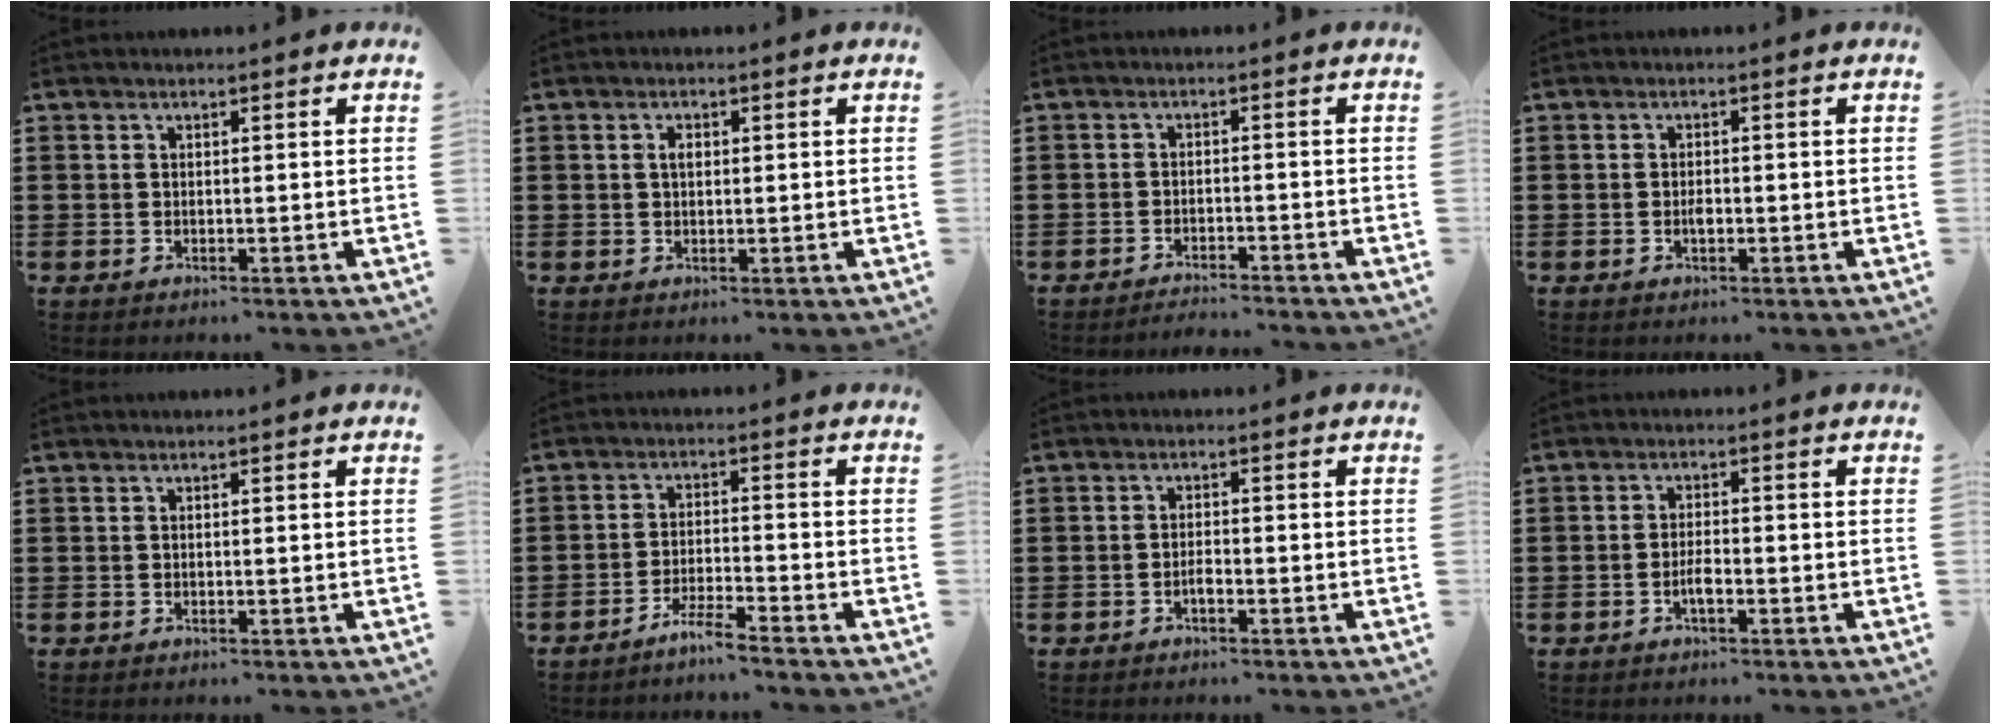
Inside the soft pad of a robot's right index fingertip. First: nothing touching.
{"total": 1.4, "force": [0.3, 0.8, 1.2], "torque": [-0.025, 0.006, 0.004]}
{"total": 2.1, "force": [-2.1, -0.1, 0.0], "torque": [-0.004, 0.003, -0.045]}
{"total": 1.5, "force": [-0.4, 0.5, 1.3], "torque": [-0.026, -0.004, -0.006]}
{"total": 0.0}
{"total": 4.0, "force": [-3.7, -0.7, 1.4], "torque": [-0.030, -0.005, -0.075]}
{"total": 1.4, "force": [-0.9, 0.3, 1.1], "torque": [-0.023, -0.005, -0.015]}
{"total": 2.5, "force": [-1.1, 0.5, 2.2], "torque": [-0.049, -0.003, -0.022]}